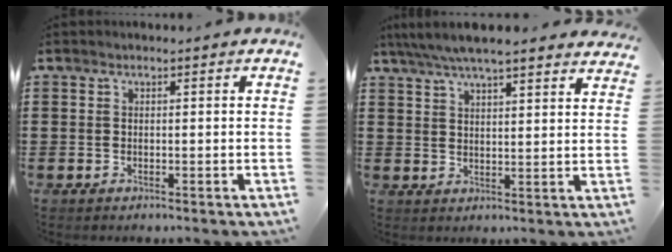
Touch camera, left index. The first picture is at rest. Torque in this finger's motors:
{"motor_torque": [2.14, 0.00, -0.19, -0.21]}